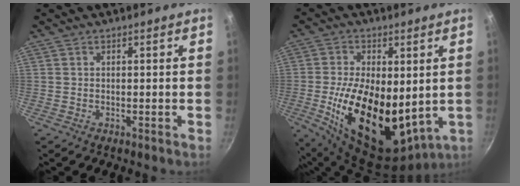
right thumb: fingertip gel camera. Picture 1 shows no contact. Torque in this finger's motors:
{"motor_torque": [1.38, 1.63, 2.76, 0.00, 0.82]}